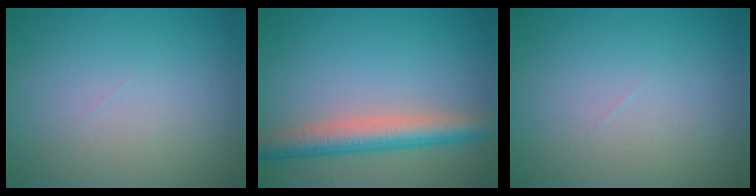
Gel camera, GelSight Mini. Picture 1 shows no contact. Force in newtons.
{"total": 4.7, "press": 4.7, "slide": 0.2}
{"total": 0.0}